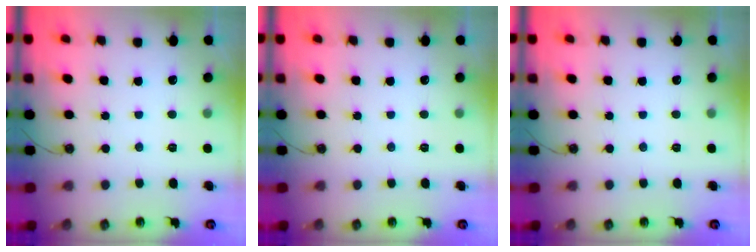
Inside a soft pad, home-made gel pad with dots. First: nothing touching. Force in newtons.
{"total": 0.0}
{"total": 0.0}